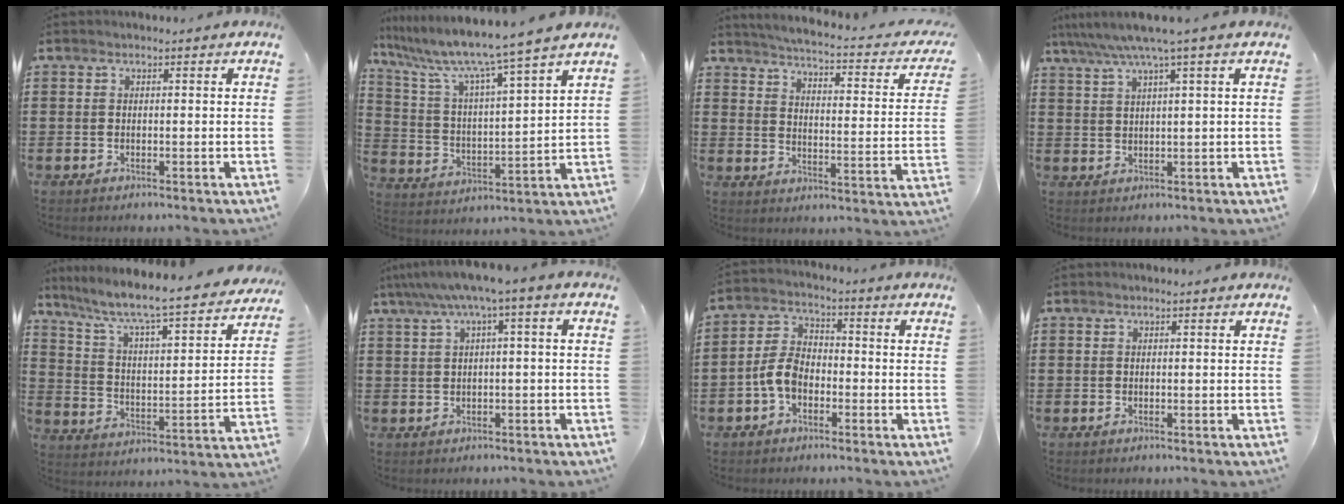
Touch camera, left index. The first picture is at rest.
{"total": 8.2, "force": [7.0, -1.0, 4.2], "torque": [-0.113, -0.053, 0.108]}
{"total": 3.0, "force": [2.5, -0.5, 1.5], "torque": [-0.050, -0.032, 0.032]}
{"total": 4.7, "force": [2.9, -0.7, 3.6], "torque": [-0.079, -0.008, 0.048]}
{"total": 6.1, "force": [5.2, 0.1, 3.3], "torque": [-0.089, -0.049, 0.076]}
{"total": 4.2, "force": [0.5, 0.0, 4.1], "torque": [-0.079, -0.005, 0.005]}
{"total": 5.6, "force": [-2.4, 3.5, 3.7], "torque": [-0.102, 0.004, -0.055]}
{"total": 0.0}